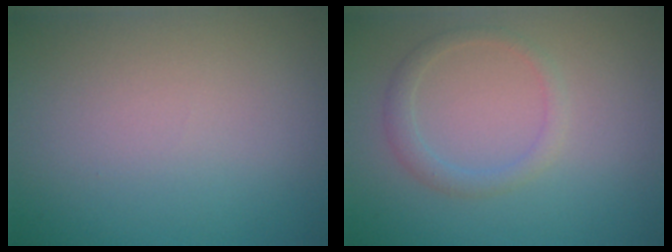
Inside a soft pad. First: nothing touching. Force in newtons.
{"total": 1.6, "press": 1.6, "slide": 0.1}